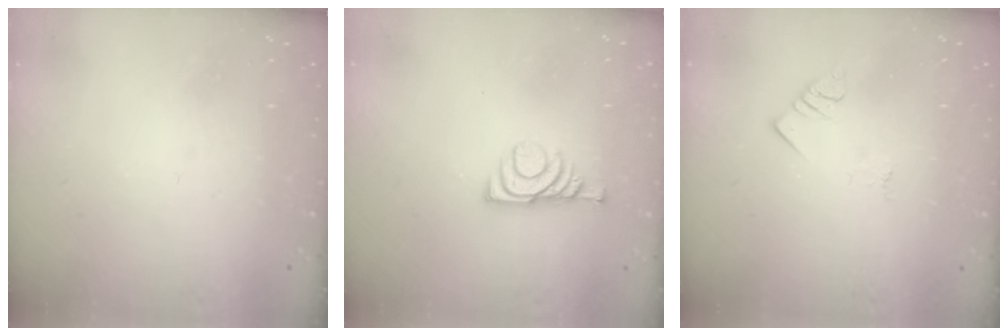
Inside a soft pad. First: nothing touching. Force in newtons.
{"total": 7.2, "press": 7.1, "slide": 1.1}
{"total": 3.1, "press": 3.1, "slide": 0.4}